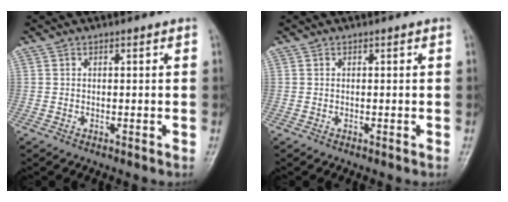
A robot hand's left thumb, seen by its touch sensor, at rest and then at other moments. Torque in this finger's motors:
{"motor_torque": [-0.02, 0.01, -0.07, -0.14, 0.00]}